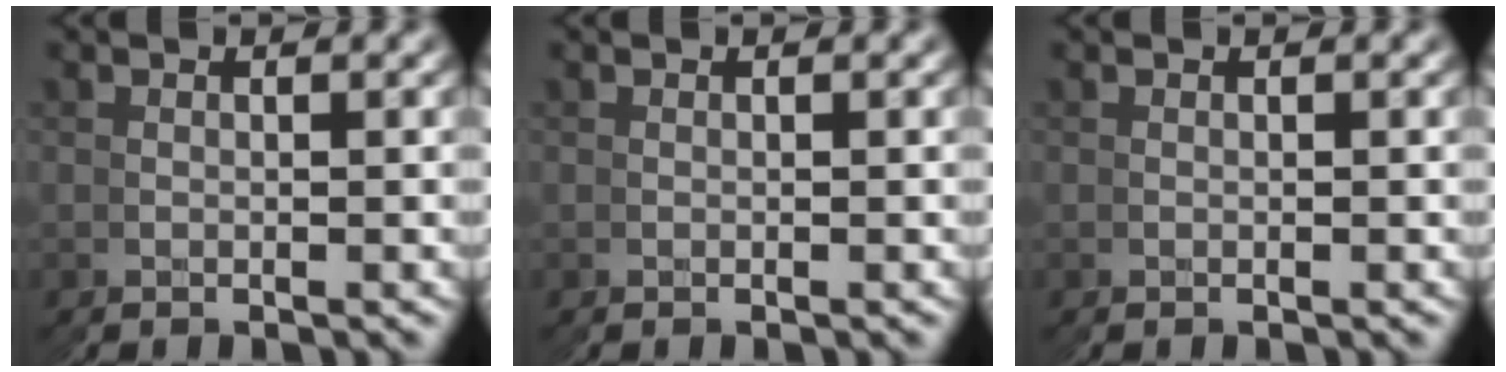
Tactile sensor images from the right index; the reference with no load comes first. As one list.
[{"total": 0.0}, {"total": 0.0}]